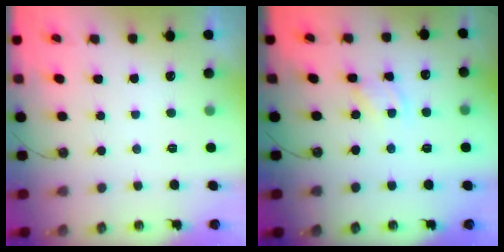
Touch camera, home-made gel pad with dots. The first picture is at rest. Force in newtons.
{"total": 4.6, "press": 4.5, "slide": 0.5}